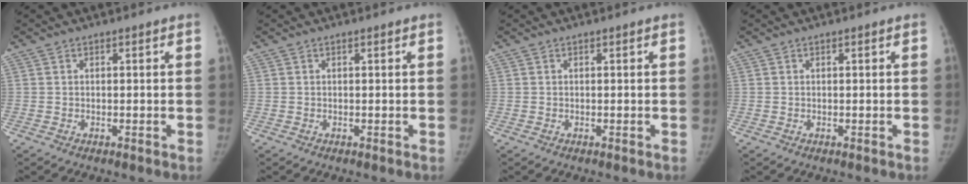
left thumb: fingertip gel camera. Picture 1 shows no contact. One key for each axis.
{"total": 0.0}
{"total": 0.0}
{"total": 0.0}